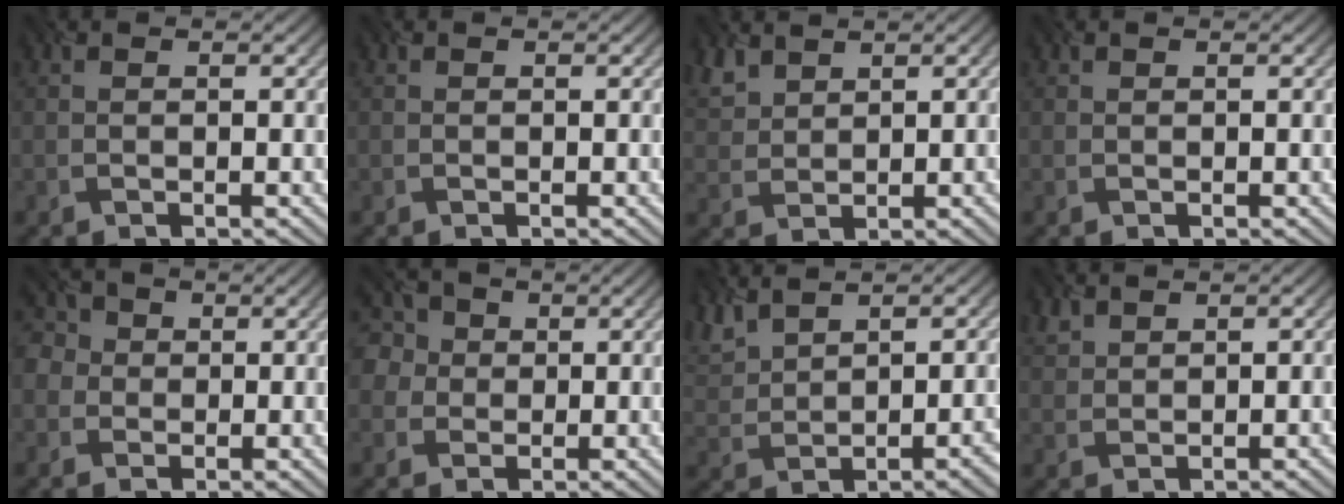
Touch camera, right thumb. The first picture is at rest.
{"total": 0.0}
{"total": 3.4, "force": [2.8, 1.5, 1.0], "torque": [-0.038, 0.008, 0.068]}
{"total": 0.0}
{"total": 3.4, "force": [-0.2, 3.4, -0.1], "torque": [-0.007, 0.007, -0.023]}
{"total": 5.4, "force": [1.3, 5.1, 1.2], "torque": [-0.051, 0.021, -0.008]}
{"total": 7.4, "force": [3.9, 3.2, 5.3], "torque": [-0.111, 0.018, 0.079]}
{"total": 1.9, "force": [1.6, 0.7, 0.6], "torque": [-0.026, 0.012, 0.039]}